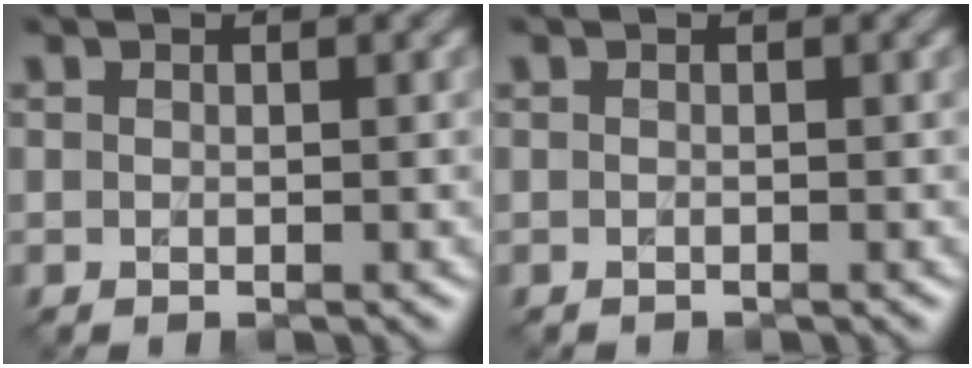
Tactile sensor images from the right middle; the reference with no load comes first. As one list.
[{"total": 0.0}]